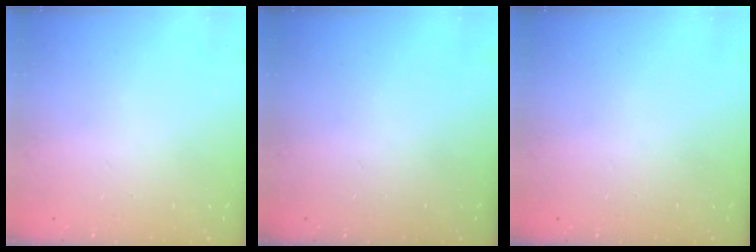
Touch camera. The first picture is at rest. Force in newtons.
{"total": 0.0}
{"total": 0.0}